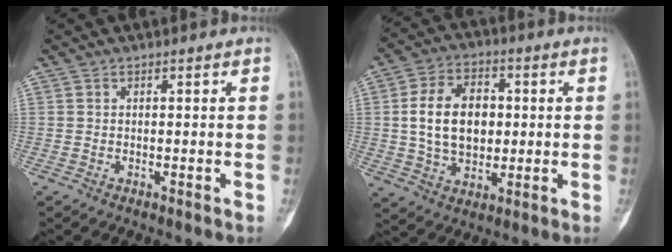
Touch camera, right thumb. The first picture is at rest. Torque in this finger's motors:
{"motor_torque": [1.71, 1.63, 0.64, -0.37, 0.44]}